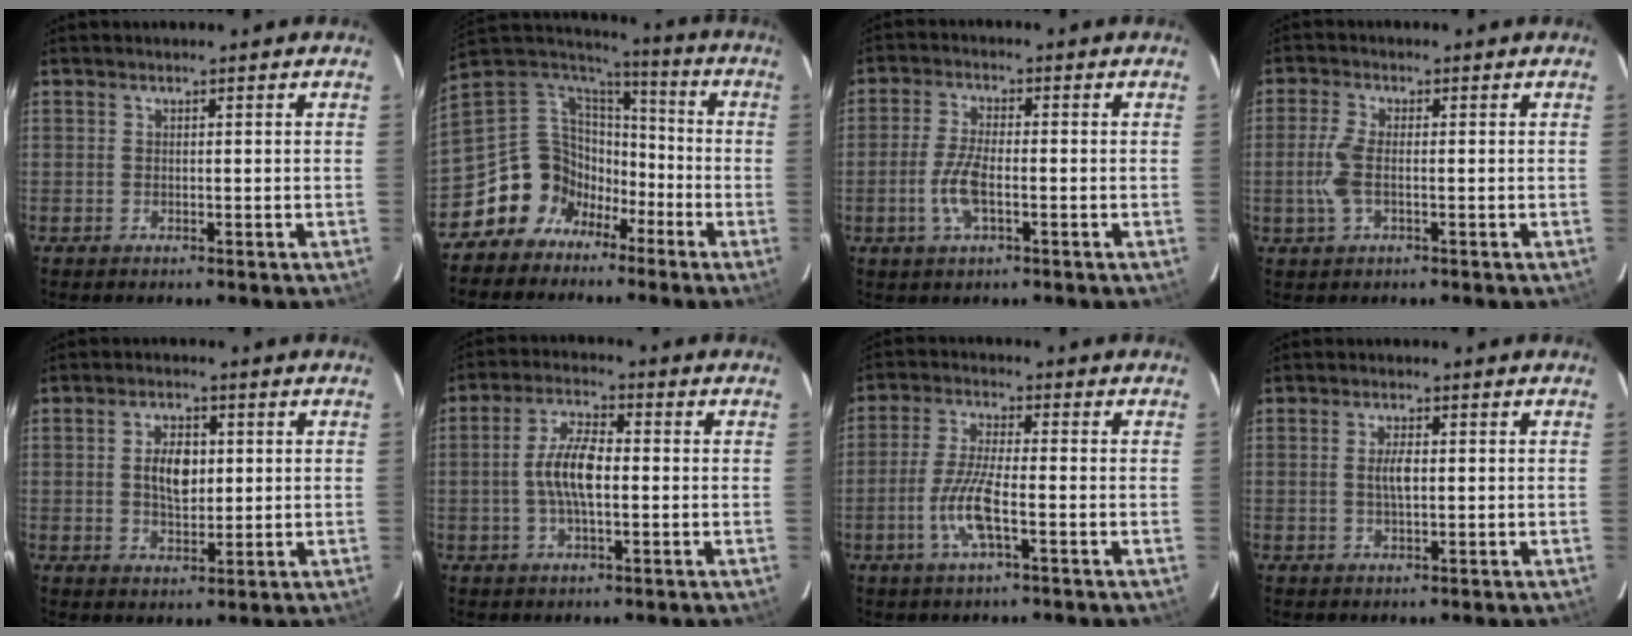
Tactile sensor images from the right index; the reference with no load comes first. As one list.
[{"total": 14.4, "force": [-7.7, 11.5, 4.1], "torque": [-0.105, 0.036, -0.140]}, {"total": 6.3, "force": [-2.0, 2.2, 5.6], "torque": [-0.123, 0.000, -0.039]}, {"total": 5.2, "force": [-0.8, 2.0, 4.7], "torque": [-0.107, 0.001, -0.018]}, {"total": 6.2, "force": [0.8, 3.5, 5.0], "torque": [-0.091, 0.007, 0.016]}, {"total": 7.6, "force": [-0.5, 2.3, 7.2], "torque": [-0.144, 0.008, -0.011]}, {"total": 8.1, "force": [-2.9, 1.3, 7.5], "torque": [-0.156, -0.004, -0.058]}, {"total": 3.0, "force": [0.1, 1.1, 2.8], "torque": [-0.052, 0.001, 0.002]}]